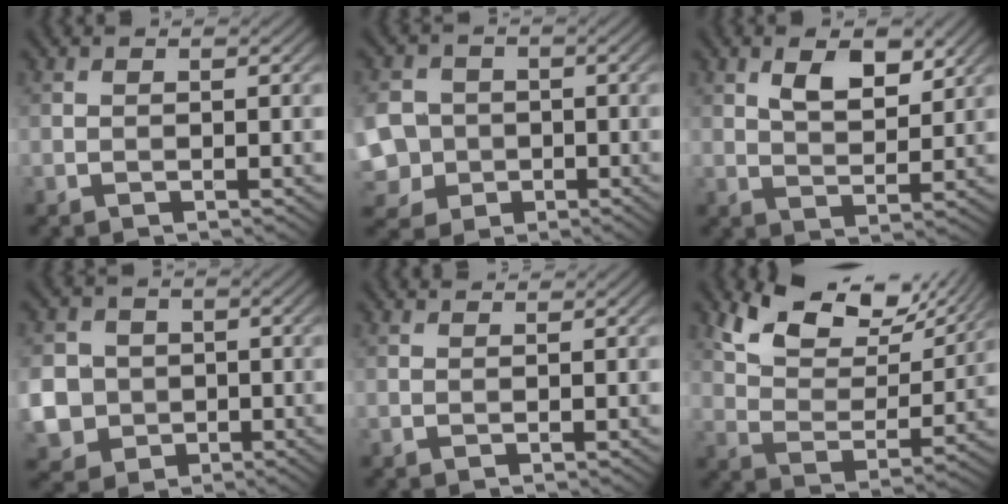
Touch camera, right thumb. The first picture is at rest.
{"total": 8.8, "force": [-1.5, 8.1, 3.1], "torque": [-0.109, -0.014, -0.054]}
{"total": 5.2, "force": [2.8, 2.4, 3.7], "torque": [-0.070, -0.005, 0.052]}
{"total": 9.7, "force": [-1.1, 9.2, 2.9], "torque": [-0.129, -0.019, -0.041]}
{"total": 0.9, "force": [0.9, -0.1, 0.2], "torque": [-0.012, -0.001, 0.017]}
{"total": 12.5, "force": [8.8, 5.2, 7.2], "torque": [-0.147, -0.001, 0.146]}